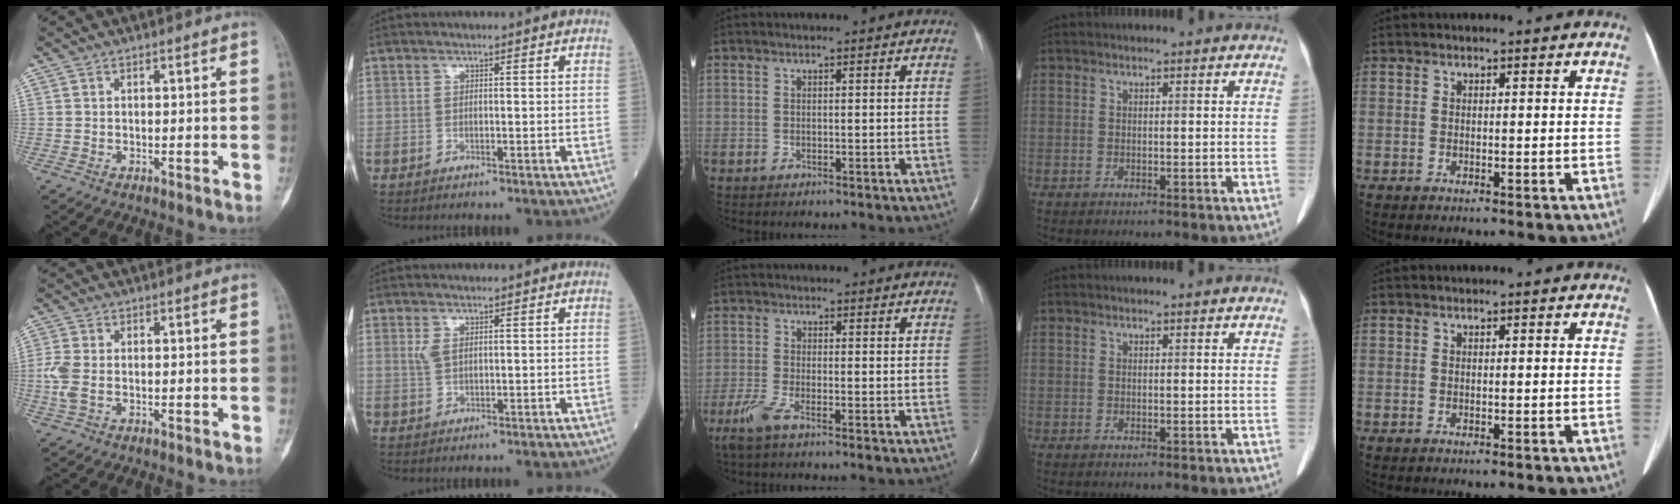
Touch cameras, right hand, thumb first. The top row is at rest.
{"thumb": {"total": 4.0, "force": [-0.9, 1.9, 3.4], "torque": [-0.101, 0.002, -0.021]}, "index": {"total": 1.7, "force": [0.7, 0.8, 1.3], "torque": [-0.030, 0.001, 0.017]}, "middle": {"total": 4.1, "force": [-2.8, 0.4, 2.9], "torque": [-0.071, -0.011, -0.059]}}